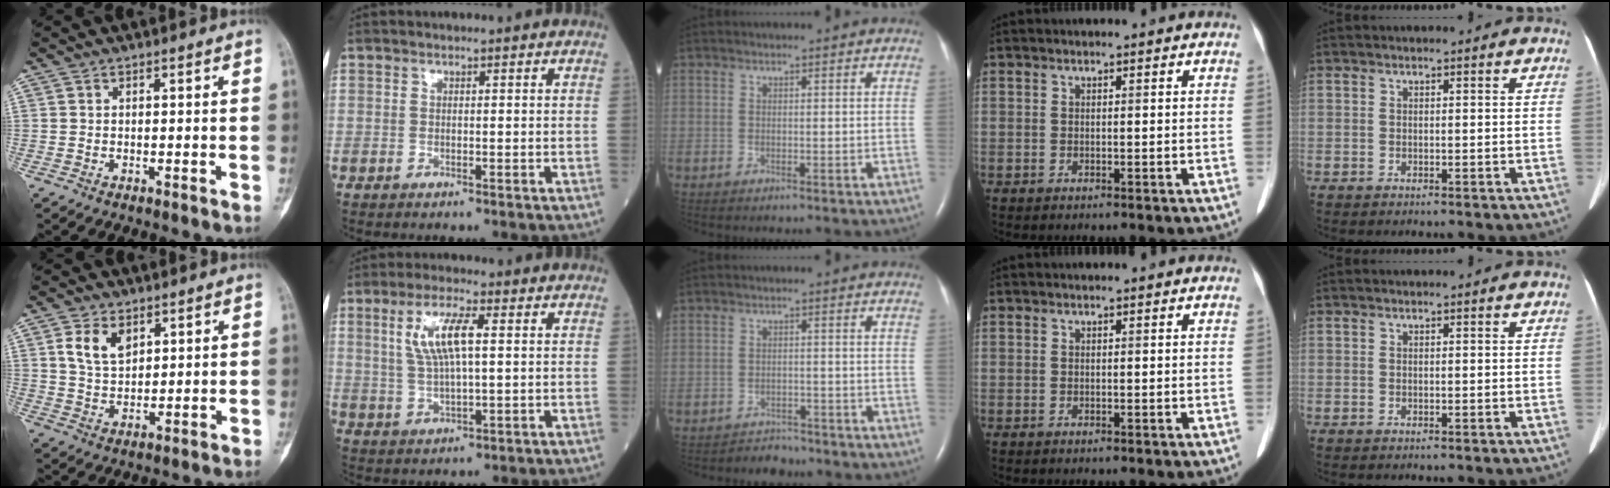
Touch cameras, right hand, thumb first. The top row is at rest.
{"thumb": {"total": 6.6, "force": [2.9, 4.1, 4.2], "torque": [-0.066, -0.014, 0.060]}, "index": {"total": 7.9, "force": [2.1, 1.6, 7.4], "torque": [-0.155, 0.009, 0.044]}, "middle": {"total": 2.7, "force": [-2.4, 0.9, -0.7], "torque": [0.008, -0.002, -0.037]}}